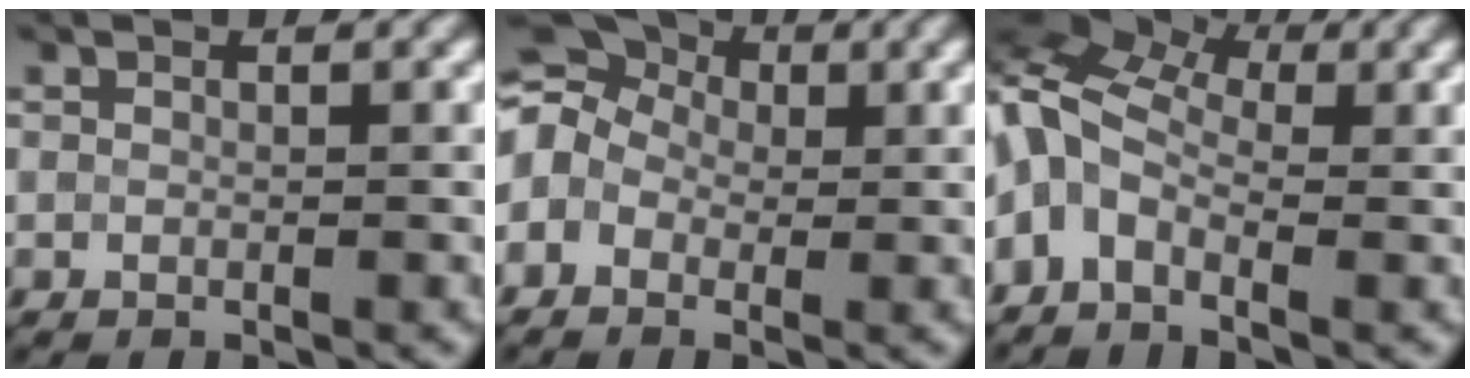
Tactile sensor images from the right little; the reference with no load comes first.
{"total": 8.3, "force": [0.4, 7.1, 4.4], "torque": [-0.096, 0.040, -0.043]}
{"total": 7.0, "force": [-0.2, 4.6, 5.3], "torque": [-0.119, 0.014, -0.024]}